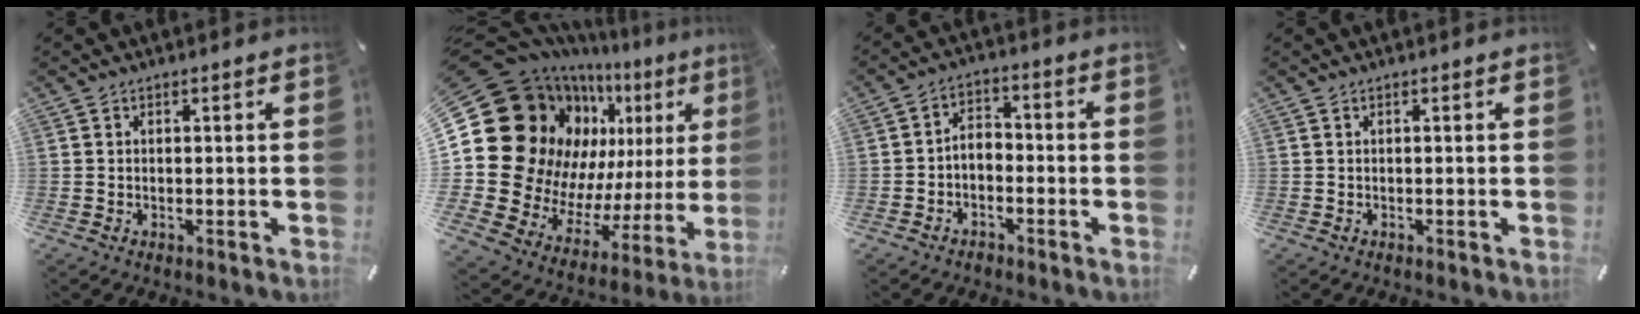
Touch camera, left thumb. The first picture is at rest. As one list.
[{"total": 24.6, "force": [7.4, 18.8, 14.0], "torque": [-0.203, -0.120, 0.186]}, {"total": 3.9, "force": [-2.2, 2.9, 1.3], "torque": [-0.023, 0.013, -0.045]}, {"total": 0.0}]